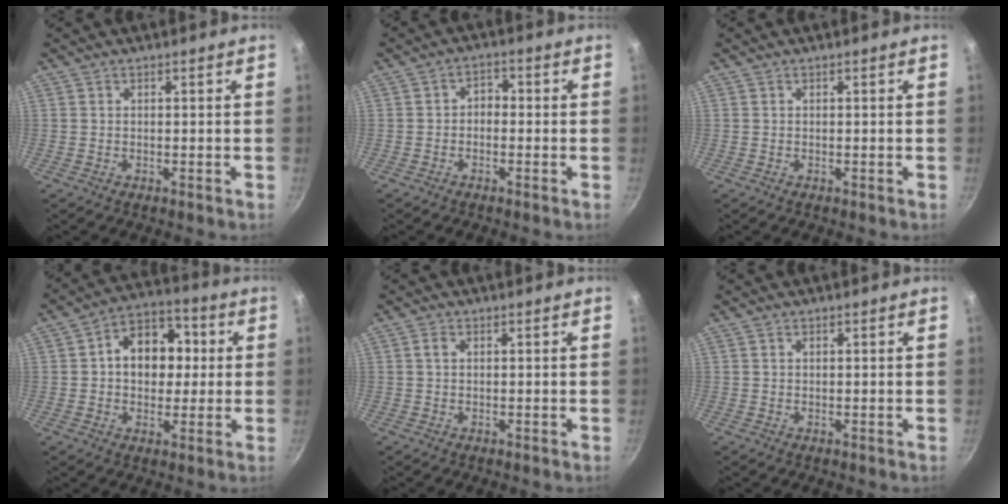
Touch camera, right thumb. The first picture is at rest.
{"total": 2.7, "force": [-0.8, 2.1, 1.6], "torque": [-0.014, 0.016, -0.019]}
{"total": 0.0}
{"total": 12.6, "force": [1.4, 9.5, 8.2], "torque": [-0.077, 0.023, 0.006]}
{"total": 1.3, "force": [0.3, 1.0, 0.9], "torque": [-0.013, 0.004, 0.003]}
{"total": 0.0}